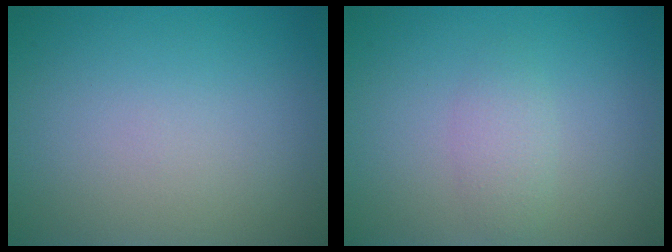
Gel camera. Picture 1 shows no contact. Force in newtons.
{"total": 1.5, "press": 1.5, "slide": 0.0}